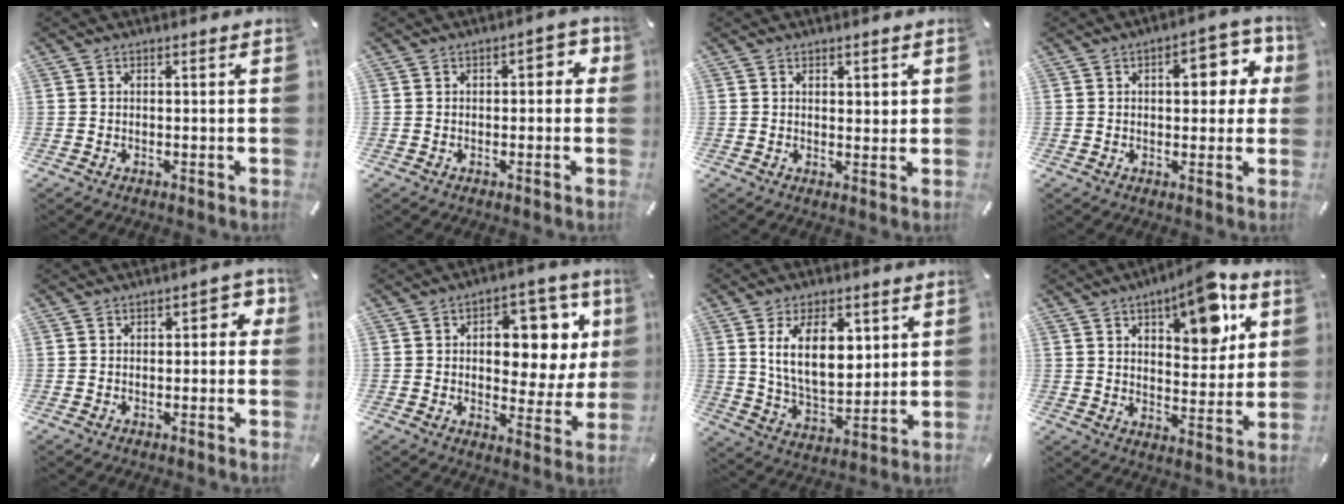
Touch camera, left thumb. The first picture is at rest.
{"total": 3.7, "force": [0.1, 2.2, 2.9], "torque": [-0.034, 0.004, -0.006]}
{"total": 1.6, "force": [1.2, 1.0, 0.3], "torque": [0.002, -0.002, 0.020]}
{"total": 10.7, "force": [2.4, 5.8, 8.6], "torque": [-0.094, -0.009, 0.030]}
{"total": 3.4, "force": [0.3, 2.1, 2.7], "torque": [-0.029, 0.002, -0.003]}
{"total": 12.6, "force": [4.2, 7.9, 9.0], "torque": [-0.106, -0.032, 0.069]}
{"total": 14.6, "force": [5.0, 8.5, 10.7], "torque": [-0.199, -0.004, 0.086]}
{"total": 13.6, "force": [7.7, 6.4, 9.3], "torque": [-0.112, -0.037, 0.125]}